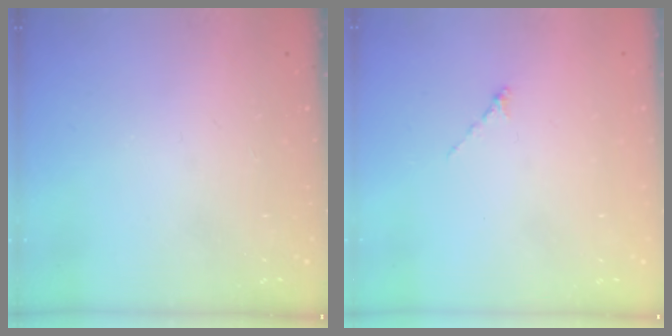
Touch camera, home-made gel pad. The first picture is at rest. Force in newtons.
{"total": 0.0}